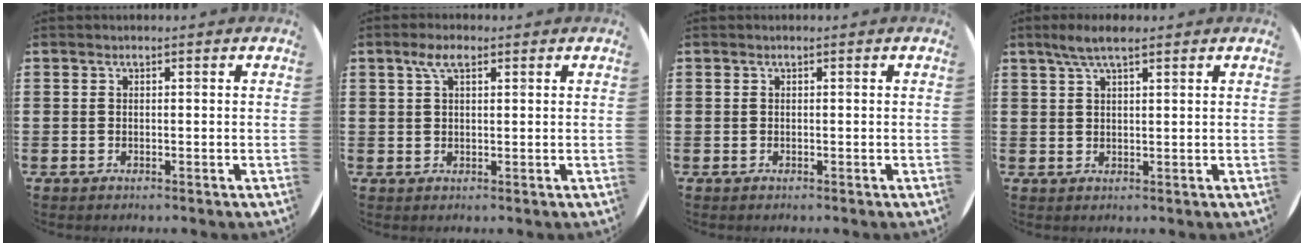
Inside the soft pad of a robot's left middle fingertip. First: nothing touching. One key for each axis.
{"total": 3.4, "fx": 1.9, "fy": 1.3, "fz": 2.4, "tx": -0.045, "ty": 0.006, "tz": 0.032}
{"total": 0.0}
{"total": 3.8, "fx": 2.7, "fy": 0.7, "fz": 2.6, "tx": -0.055, "ty": 0.006, "tz": 0.047}